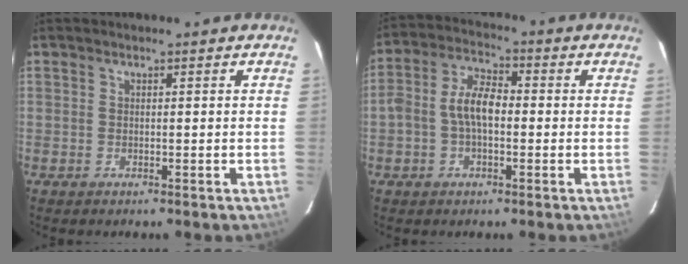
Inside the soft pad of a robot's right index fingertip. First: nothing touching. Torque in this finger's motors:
{"motor_torque": [0.31, -0.10, 0.25, 0.11]}